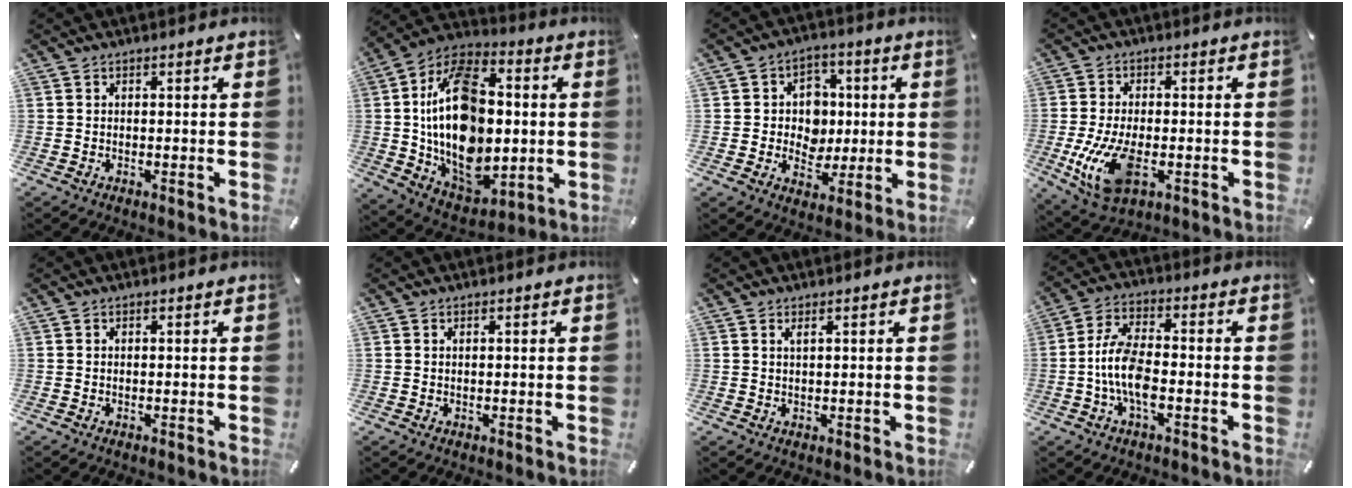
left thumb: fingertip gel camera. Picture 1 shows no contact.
{"total": 25.5, "force": [0.9, 17.2, 18.8], "torque": [-0.345, -0.008, 0.024]}
{"total": 8.9, "force": [0.2, 8.4, 3.0], "torque": [-0.039, 0.006, 0.008]}
{"total": 12.5, "force": [-2.8, 6.9, 10.0], "torque": [-0.213, -0.012, -0.047]}
{"total": 0.0}
{"total": 0.5, "force": [0.2, 0.3, 0.4], "torque": [-0.007, 0.001, 0.004]}
{"total": 1.2, "force": [0.7, 0.3, 1.0], "torque": [-0.020, 0.000, 0.012]}
{"total": 10.0, "force": [-2.5, 4.7, 8.5], "torque": [-0.170, 0.009, -0.043]}